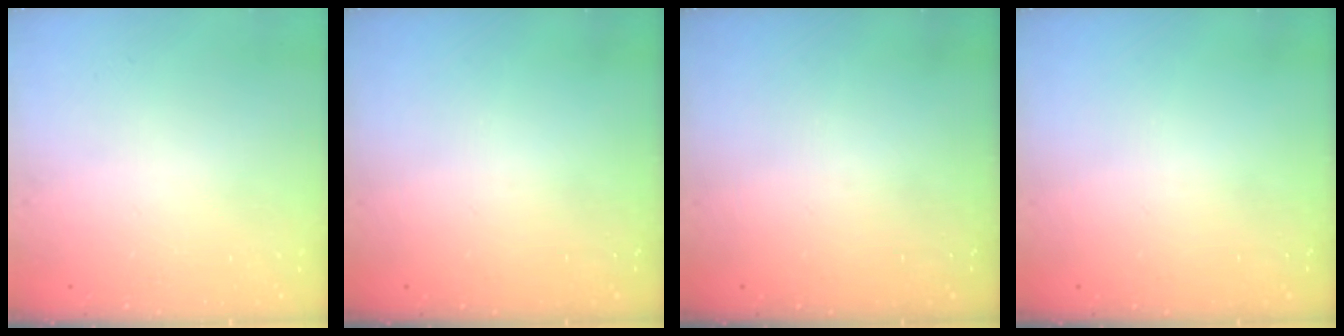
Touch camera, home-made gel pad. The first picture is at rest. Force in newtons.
{"total": 0.0}
{"total": 0.0}
{"total": 0.0}